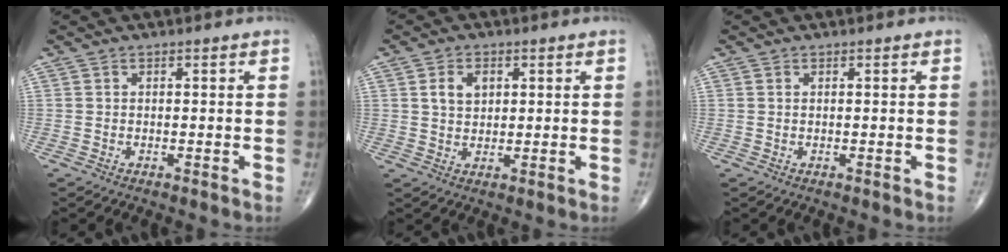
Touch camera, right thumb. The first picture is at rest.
{"total": 4.5, "force": [1.5, 3.1, 3.0], "torque": [-0.041, -0.003, 0.027]}
{"total": 0.0}